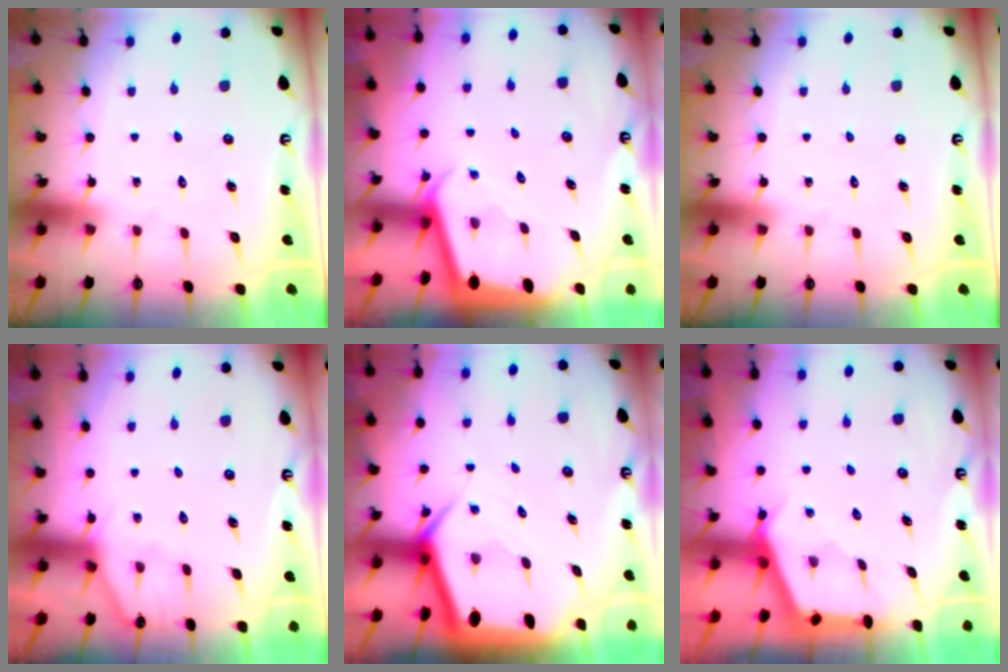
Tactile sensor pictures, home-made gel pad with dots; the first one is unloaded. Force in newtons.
{"total": 2.0, "press": 2.0, "slide": 0.1}
{"total": 0.0}
{"total": 4.0, "press": 4.0, "slide": 0.5}
{"total": 7.1, "press": 7.1, "slide": 0.7}
{"total": 2.9, "press": 2.8, "slide": 0.4}